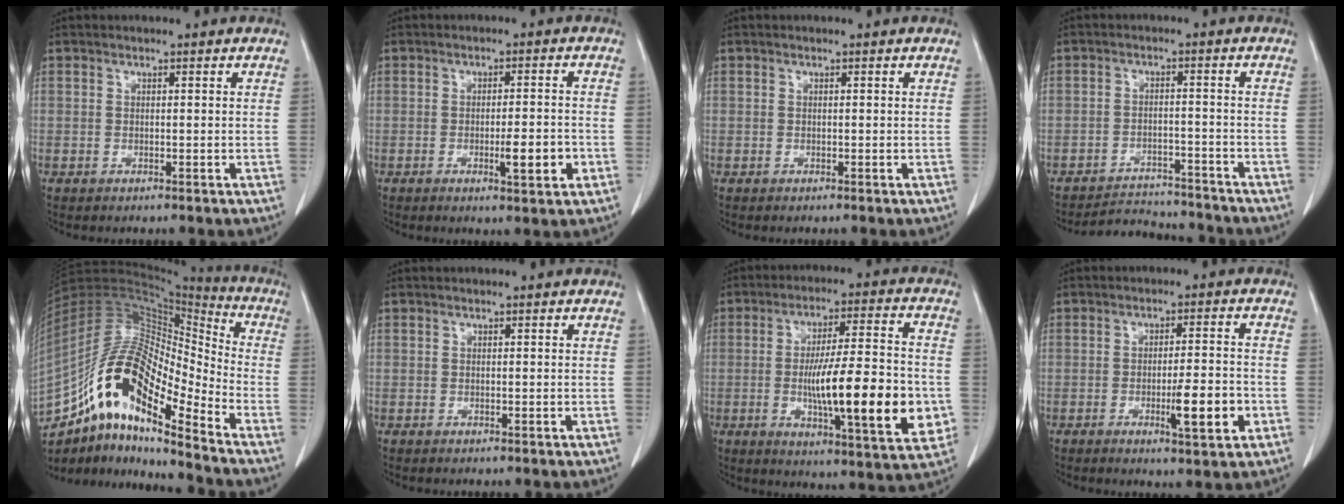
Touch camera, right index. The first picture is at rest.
{"total": 5.1, "force": [-1.8, 0.7, 4.8], "torque": [-0.072, -0.003, -0.022]}
{"total": 0.0}
{"total": 7.1, "force": [-6.9, 1.7, -0.5], "torque": [0.013, 0.012, -0.107]}
{"total": 18.9, "force": [-12.3, 4.2, 13.8], "torque": [-0.271, 0.024, -0.217]}
{"total": 0.0}
{"total": 18.8, "force": [-3.2, 2.7, 18.3], "torque": [-0.263, -0.004, -0.043]}
{"total": 7.2, "force": [-2.6, 0.7, 6.7], "torque": [-0.101, -0.007, -0.035]}